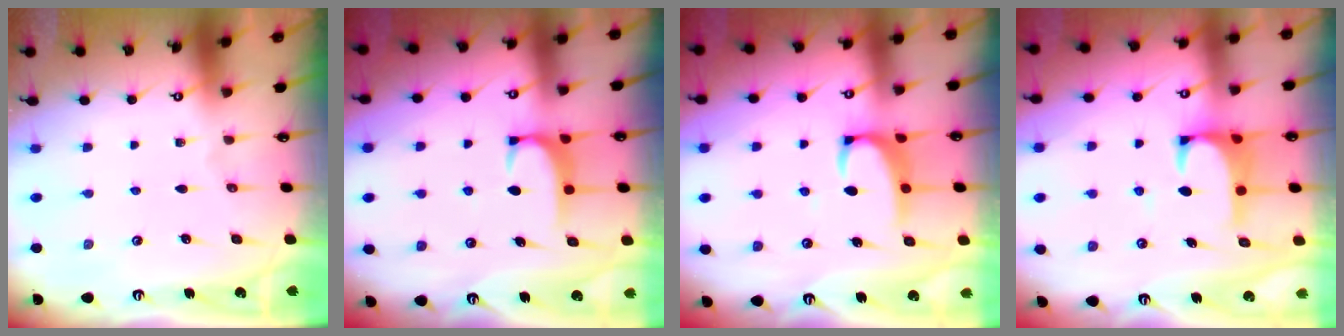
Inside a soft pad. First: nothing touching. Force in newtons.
{"total": 1.9, "press": 1.9, "slide": 0.4}
{"total": 3.3, "press": 3.2, "slide": 0.7}
{"total": 2.5, "press": 2.4, "slide": 0.8}